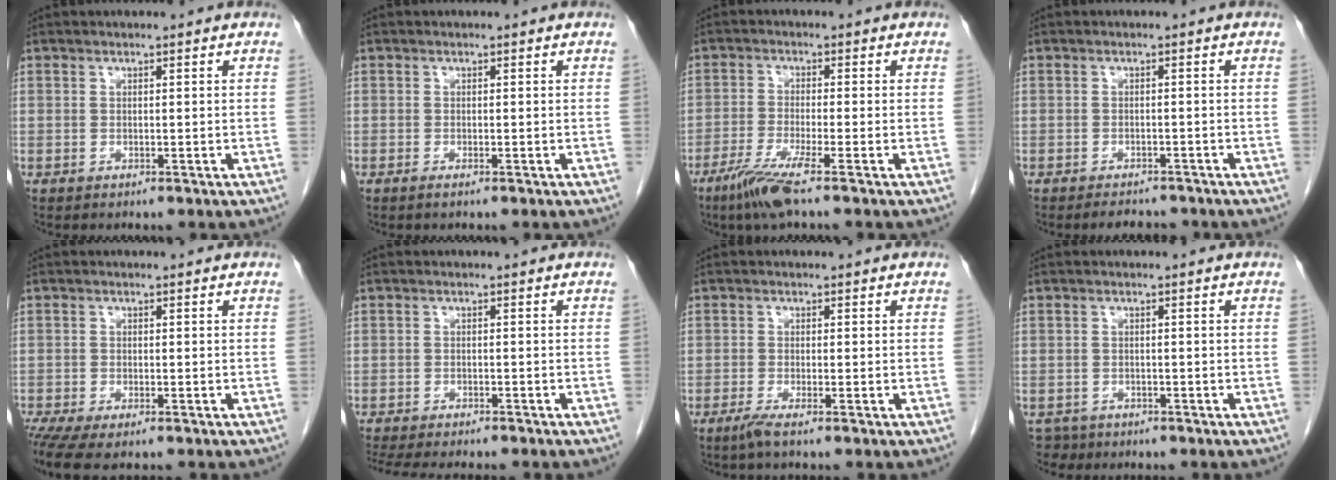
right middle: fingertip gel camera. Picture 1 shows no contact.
{"total": 0.6, "force": [-0.4, -0.1, 0.4], "torque": [-0.011, -0.001, -0.007]}
{"total": 5.7, "force": [-3.7, -0.5, 4.3], "torque": [-0.089, -0.018, -0.078]}
{"total": 3.5, "force": [-3.1, 1.3, 1.0], "torque": [-0.018, -0.003, -0.040]}
{"total": 5.8, "force": [-4.4, 1.2, 3.5], "torque": [-0.059, -0.016, -0.072]}
{"total": 12.0, "force": [-10.4, 2.0, 5.6], "torque": [-0.090, -0.017, -0.141]}
{"total": 1.9, "force": [-1.3, -0.2, 1.3], "torque": [-0.035, -0.006, -0.031]}
{"total": 2.3, "force": [-1.8, 1.4, -0.4], "torque": [-0.001, 0.002, -0.030]}